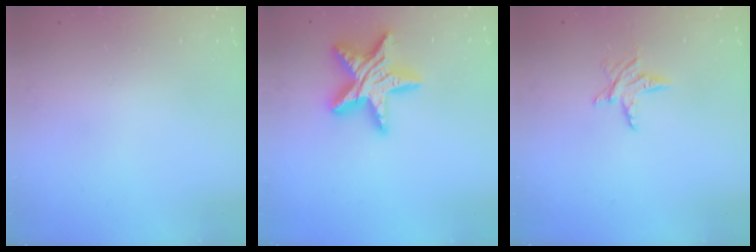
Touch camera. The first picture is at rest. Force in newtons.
{"total": 16.9, "press": 16.9, "slide": 1.1}
{"total": 5.8, "press": 5.7, "slide": 0.6}